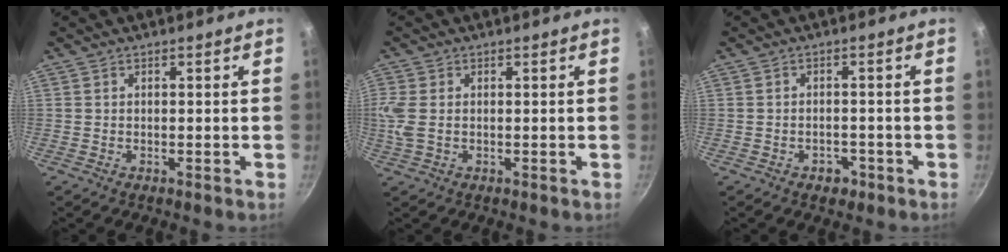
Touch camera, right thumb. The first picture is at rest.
{"total": 4.6, "force": [0.0, 2.9, 3.5], "torque": [-0.113, 0.006, 0.002]}
{"total": 2.5, "force": [-1.4, 1.8, 1.0], "torque": [-0.004, 0.013, -0.016]}